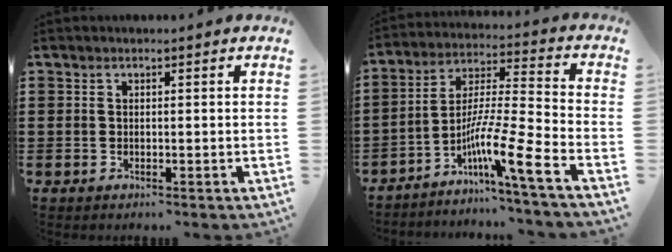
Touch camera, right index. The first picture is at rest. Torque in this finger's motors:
{"motor_torque": [-0.89, 0.33, -0.14, -0.04]}